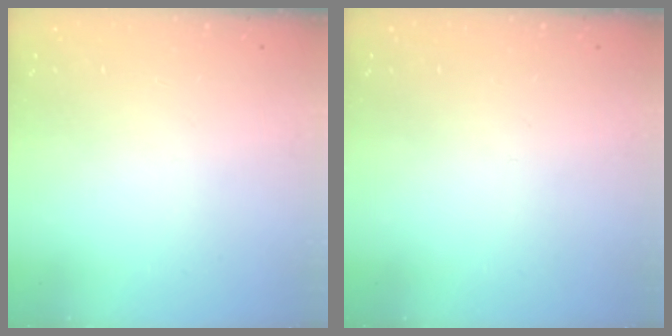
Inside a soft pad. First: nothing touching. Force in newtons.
{"total": 0.0}